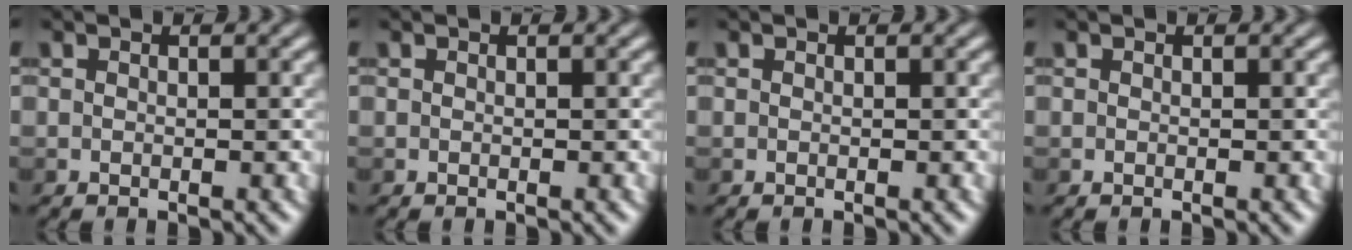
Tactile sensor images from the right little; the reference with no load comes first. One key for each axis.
{"total": 0.0}
{"total": 0.0}
{"total": 0.0}